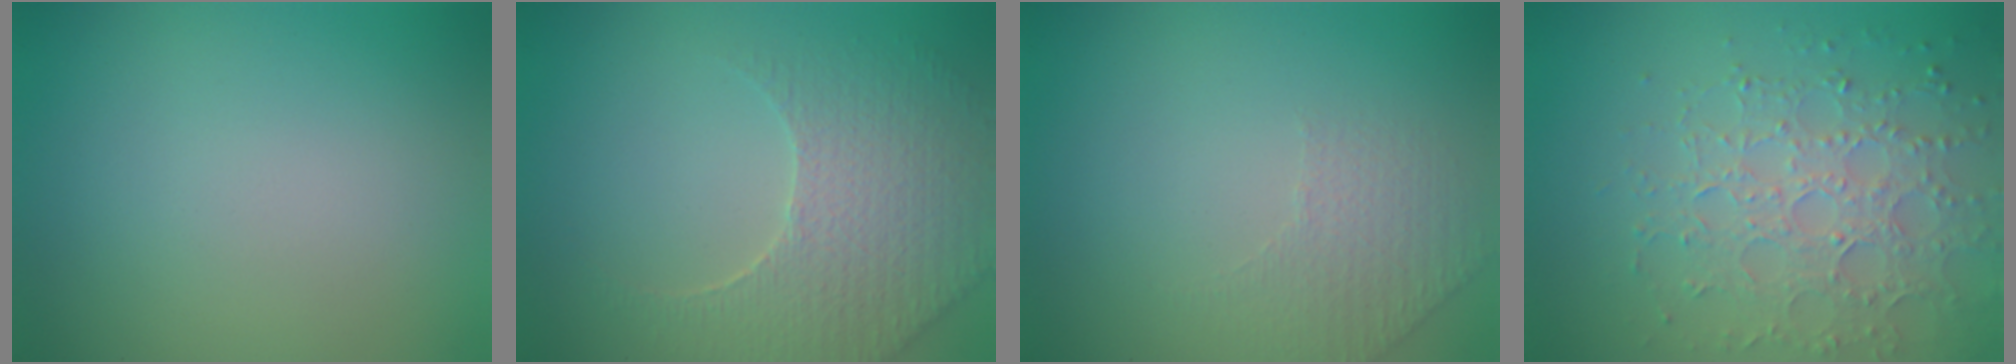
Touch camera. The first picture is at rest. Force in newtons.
{"total": 4.5, "press": 4.3, "slide": 1.5}
{"total": 1.5, "press": 1.0, "slide": 1.1}
{"total": 5.5, "press": 4.7, "slide": 2.8}